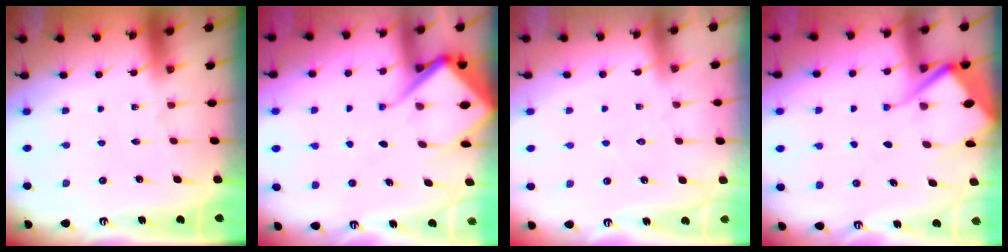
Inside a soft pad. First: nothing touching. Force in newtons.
{"total": 11.1, "press": 11.1, "slide": 1.1}
{"total": 3.0, "press": 3.0, "slide": 0.3}
{"total": 8.9, "press": 8.8, "slide": 0.7}